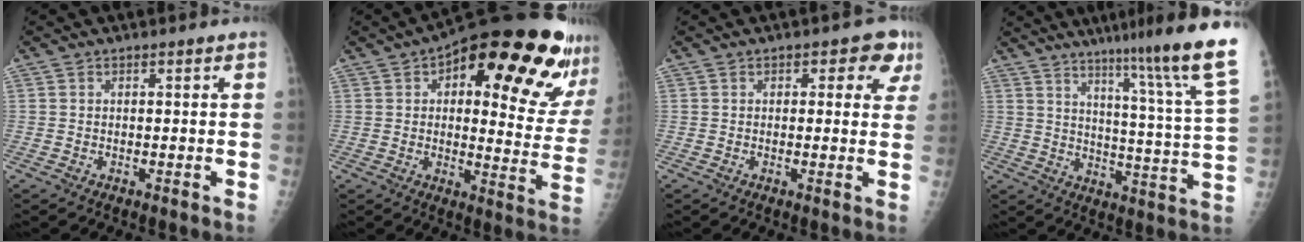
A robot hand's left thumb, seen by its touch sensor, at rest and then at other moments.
{"total": 26.6, "force": [14.2, 9.2, 20.6], "torque": [-0.239, -0.028, 0.186]}
{"total": 5.8, "force": [2.6, 3.2, 4.1], "torque": [-0.006, -0.003, 0.020]}
{"total": 20.2, "force": [14.6, -0.4, 13.9], "torque": [-0.174, -0.093, 0.196]}